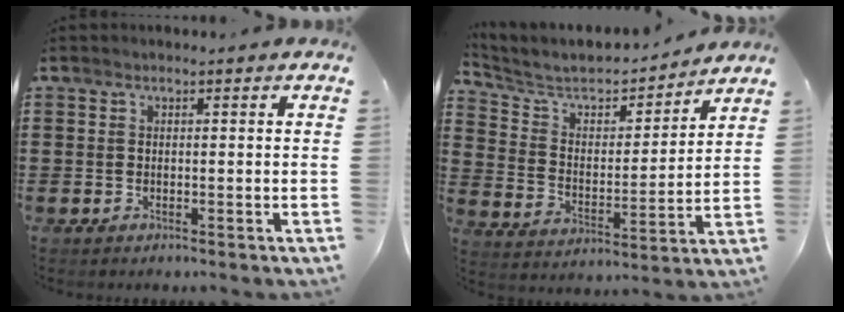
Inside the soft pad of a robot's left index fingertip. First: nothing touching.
{"total": 5.8, "force": [5.0, 2.0, 2.1], "torque": [-0.072, -0.037, 0.079]}